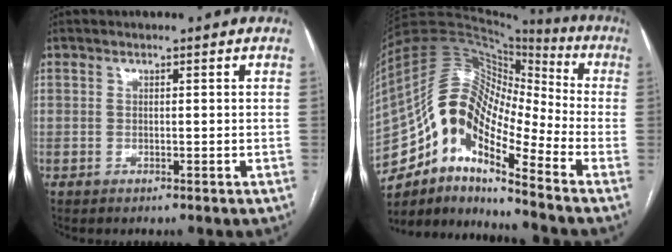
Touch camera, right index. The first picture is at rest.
{"total": 16.8, "force": [-9.6, 5.5, 12.6], "torque": [-0.233, 0.048, -0.170]}